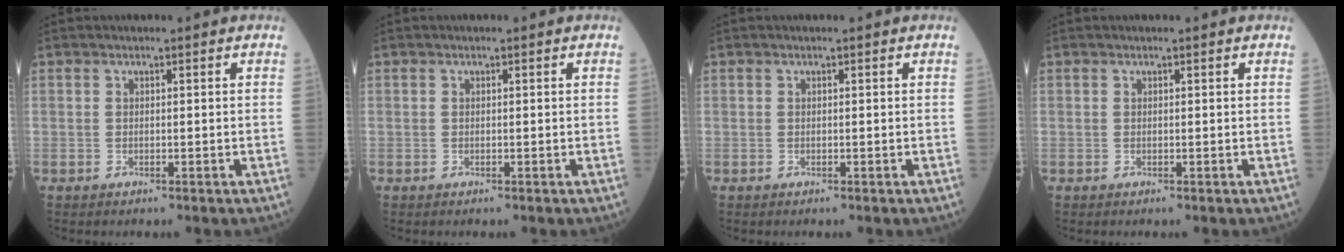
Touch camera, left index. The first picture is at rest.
{"total": 0.0}
{"total": 0.0}
{"total": 0.0}